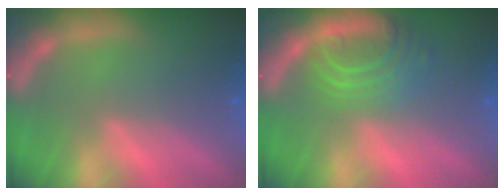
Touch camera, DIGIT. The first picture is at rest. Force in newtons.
{"total": 6.1}